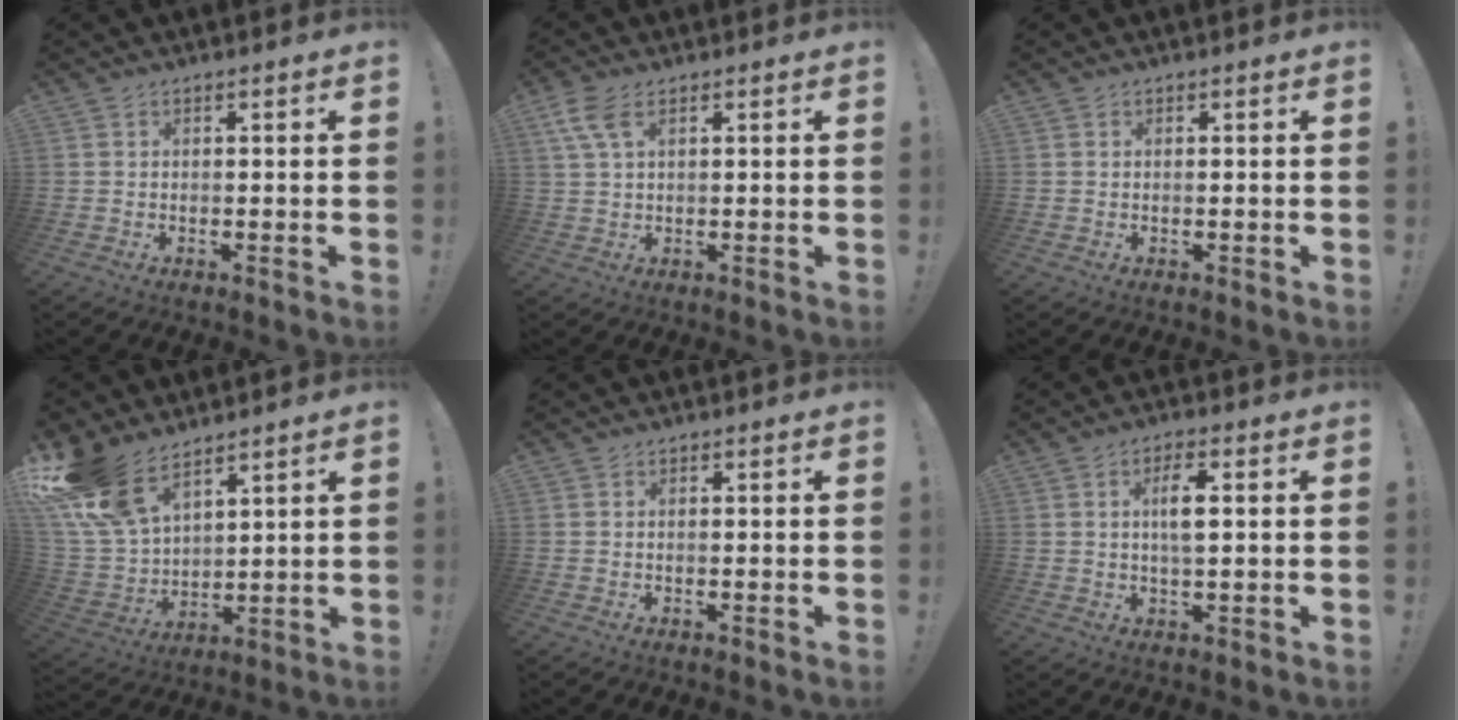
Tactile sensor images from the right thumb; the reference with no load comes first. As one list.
[{"total": 6.3, "force": [2.9, 3.0, 4.8], "torque": [-0.105, 0.000, 0.056]}, {"total": 0.0}, {"total": 17.2, "force": [12.1, 9.0, 8.2], "torque": [-0.180, -0.071, 0.234]}, {"total": 0.0}, {"total": 6.3, "force": [1.4, 2.4, 5.7], "torque": [-0.086, -0.004, 0.018]}]